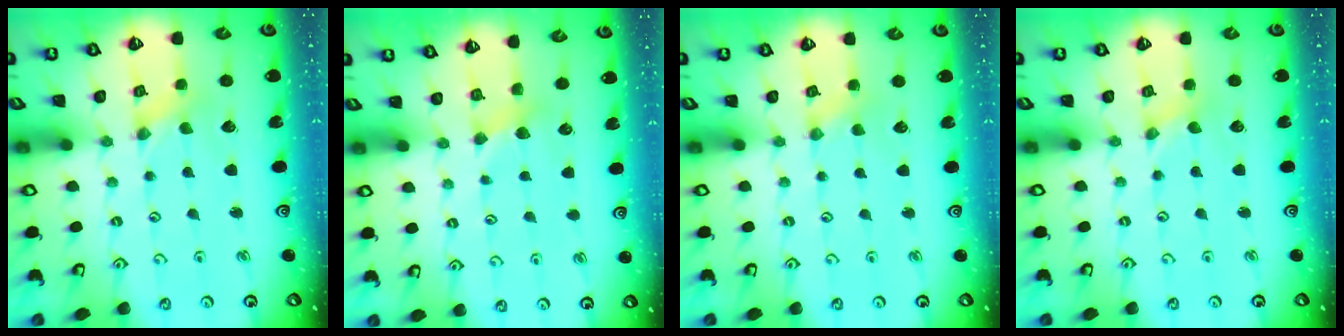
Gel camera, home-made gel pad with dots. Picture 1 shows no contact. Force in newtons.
{"total": 2.8, "press": 2.8, "slide": 0.5}
{"total": 2.0, "press": 2.0, "slide": 0.4}
{"total": 0.0}